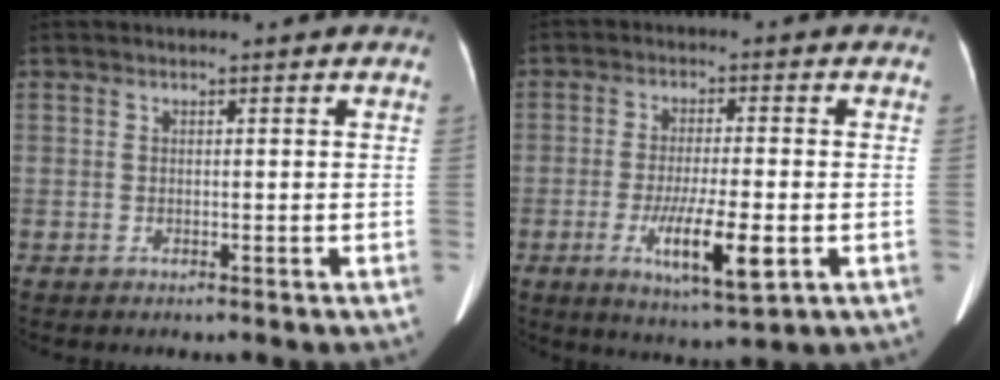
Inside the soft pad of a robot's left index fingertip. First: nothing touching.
{"total": 9.1, "force": [-2.9, 1.4, 8.5], "torque": [-0.152, -0.020, -0.046]}